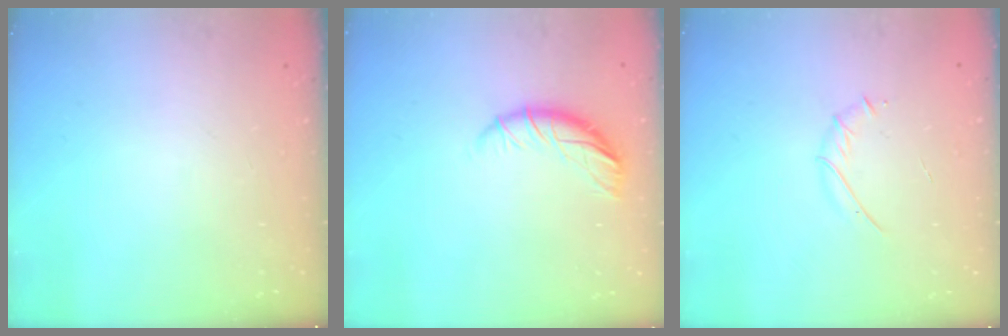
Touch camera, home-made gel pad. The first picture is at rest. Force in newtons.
{"total": 9.0, "press": 8.9, "slide": 0.6}
{"total": 3.8, "press": 3.7, "slide": 1.1}